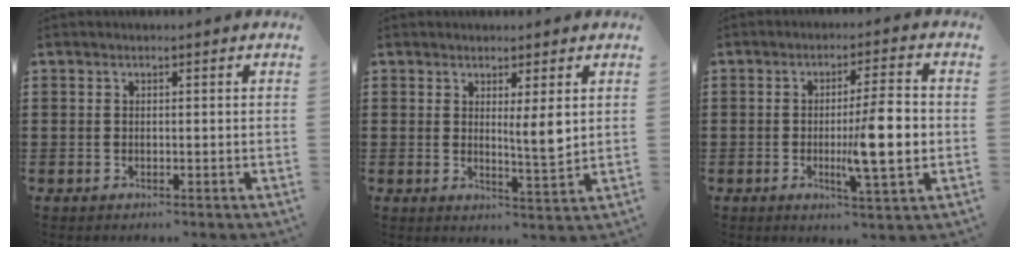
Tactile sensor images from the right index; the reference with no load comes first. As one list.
[{"total": 4.4, "force": [1.7, 0.4, 4.0], "torque": [-0.064, -0.010, 0.025]}, {"total": 9.4, "force": [-0.7, 1.6, 9.3], "torque": [-0.141, -0.006, -0.015]}]